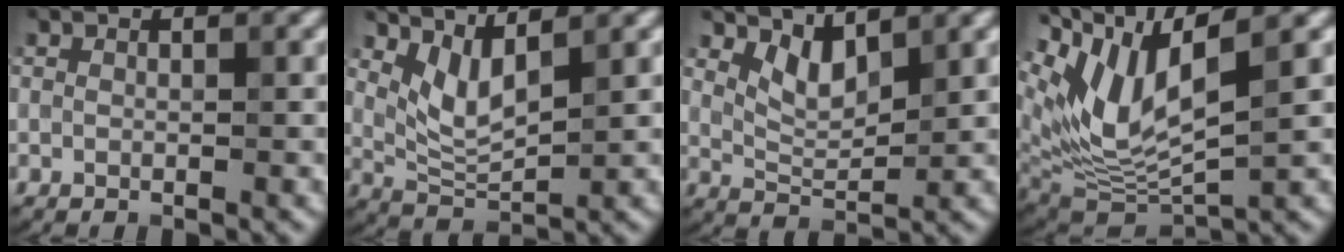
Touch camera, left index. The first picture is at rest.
{"total": 3.7, "force": [2.1, 1.3, 2.7], "torque": [-0.064, -0.013, 0.048]}
{"total": 3.1, "force": [2.1, 1.2, 1.9], "torque": [-0.040, -0.011, 0.042]}
{"total": 8.5, "force": [3.5, 3.1, 7.1], "torque": [-0.152, -0.010, 0.069]}